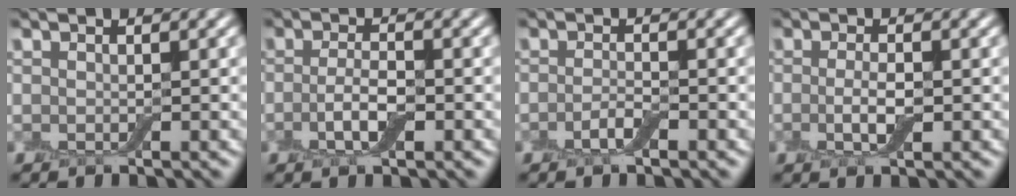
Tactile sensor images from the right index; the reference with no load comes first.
{"total": 2.6, "force": [-0.8, 0.9, 2.4], "torque": [-0.049, 0.000, -0.019]}
{"total": 1.6, "force": [-0.8, 0.4, 1.3], "torque": [-0.027, 0.002, -0.021]}
{"total": 2.3, "force": [-0.3, 0.8, 2.2], "torque": [-0.047, -0.005, -0.010]}